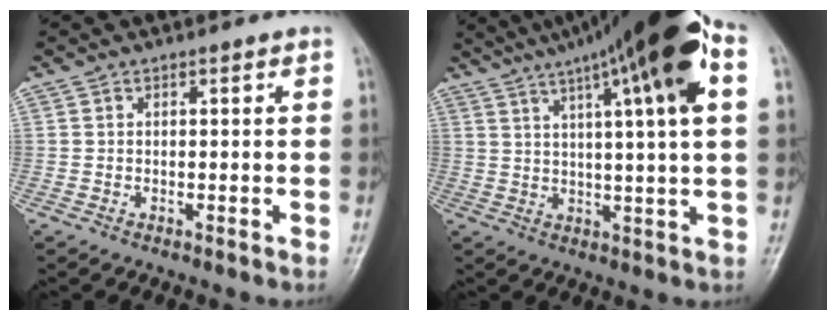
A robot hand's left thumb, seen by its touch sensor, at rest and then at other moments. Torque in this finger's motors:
{"motor_torque": [0.87, 0.96, 1.96, -0.81, 0.38]}